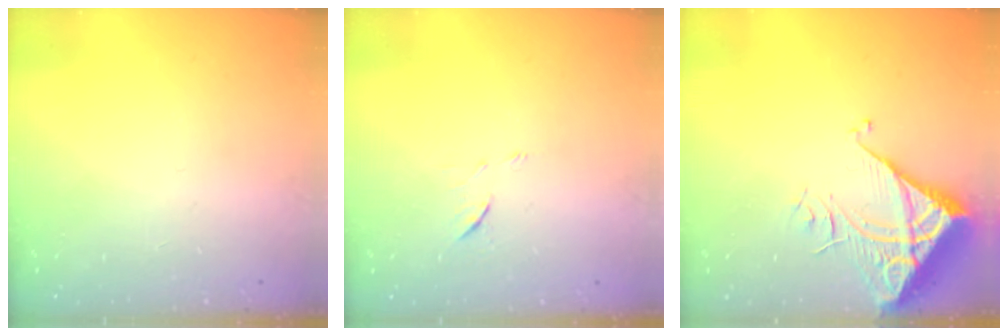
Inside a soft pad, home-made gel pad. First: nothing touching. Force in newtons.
{"total": 5.8, "press": 5.7, "slide": 1.3}
{"total": 7.5, "press": 7.4, "slide": 1.0}